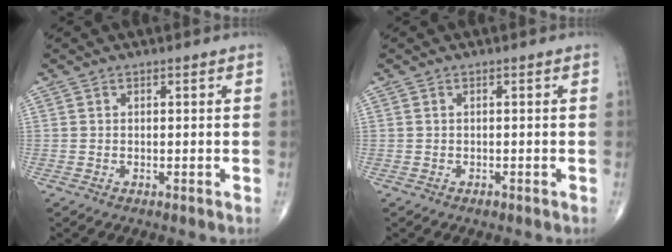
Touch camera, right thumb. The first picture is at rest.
{"total": 0.7, "force": [-0.4, 0.3, 0.4], "torque": [-0.004, 0.000, -0.007]}